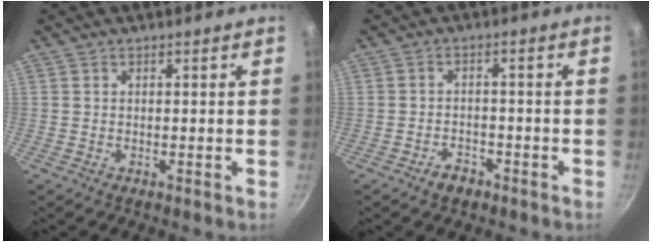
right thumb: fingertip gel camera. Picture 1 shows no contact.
{"total": 3.5, "force": [-2.4, 2.2, 1.4], "torque": [-0.011, 0.025, -0.034]}